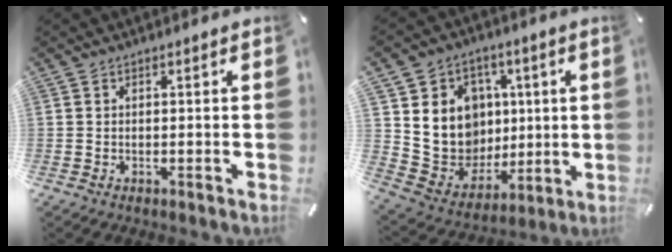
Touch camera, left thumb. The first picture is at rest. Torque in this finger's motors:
{"motor_torque": [0.73, 0.59, 0.66, -0.48, 0.25]}